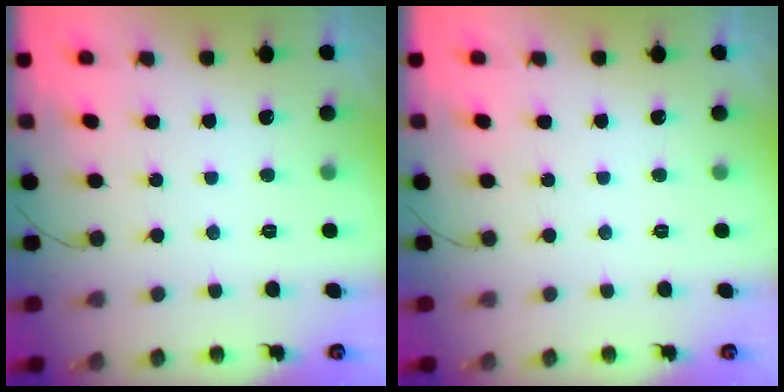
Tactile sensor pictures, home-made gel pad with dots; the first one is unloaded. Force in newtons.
{"total": 0.0}